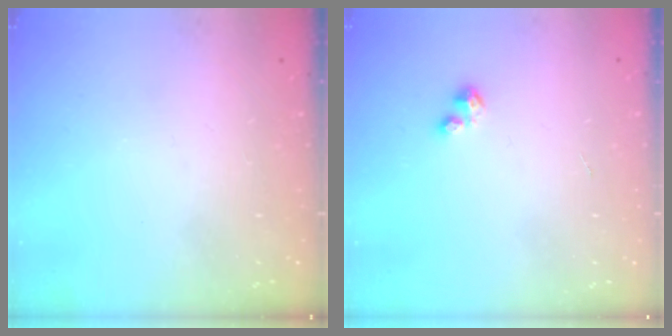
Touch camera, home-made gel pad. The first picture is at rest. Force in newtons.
{"total": 2.1, "press": 2.0, "slide": 0.5}